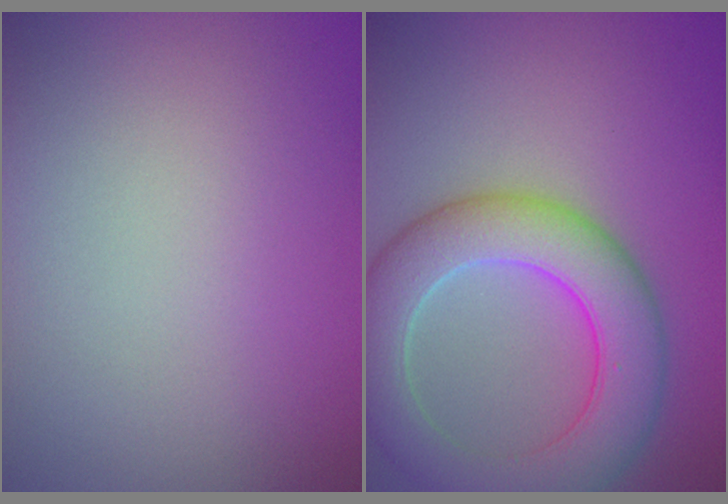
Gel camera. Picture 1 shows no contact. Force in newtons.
{"total": 7.9, "press": 7.9, "slide": 0.4}